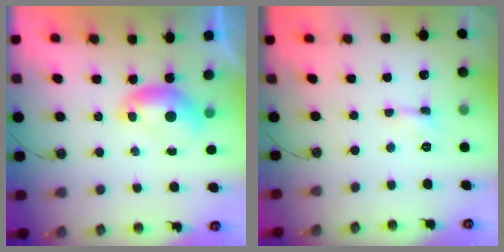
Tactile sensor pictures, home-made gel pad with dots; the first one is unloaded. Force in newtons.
{"total": 0.0}